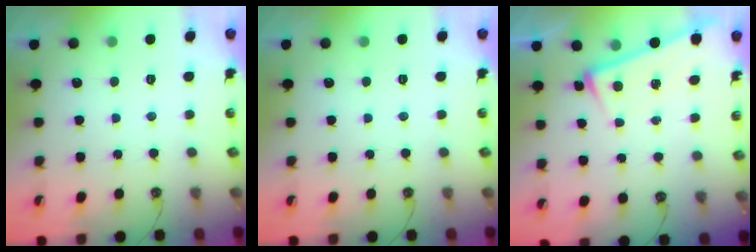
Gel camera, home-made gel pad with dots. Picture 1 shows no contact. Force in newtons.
{"total": 0.0}
{"total": 3.3, "press": 3.3, "slide": 0.3}